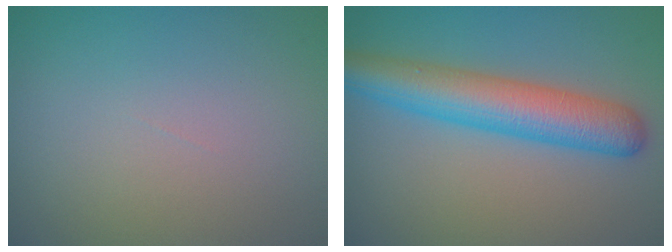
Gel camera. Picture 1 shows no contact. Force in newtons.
{"total": 6.7, "press": 6.7, "slide": 0.2}